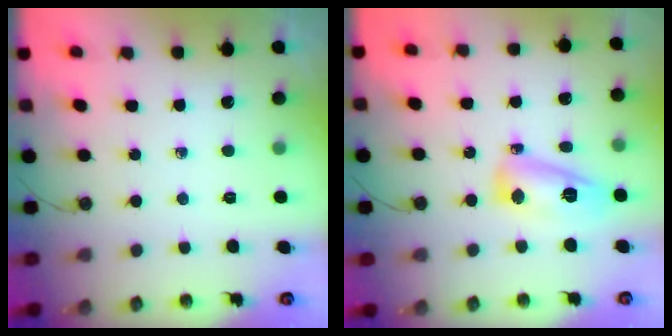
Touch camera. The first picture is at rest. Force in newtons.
{"total": 12.0, "press": 12.0, "slide": 1.0}